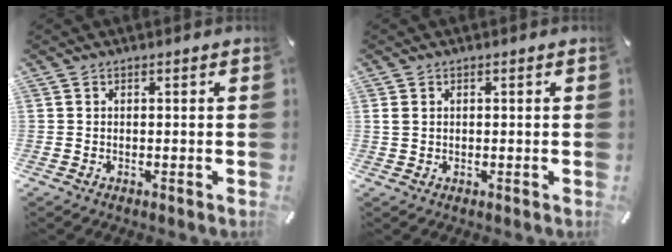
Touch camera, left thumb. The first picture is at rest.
{"total": 1.3, "force": [0.3, 0.9, 0.8], "torque": [-0.017, 0.003, 0.005]}